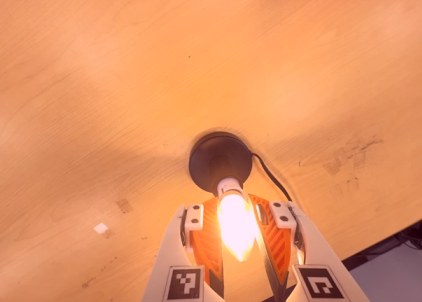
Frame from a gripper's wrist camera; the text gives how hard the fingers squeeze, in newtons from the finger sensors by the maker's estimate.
{"total": 13.4, "left": 13.0, "right": 13.9}